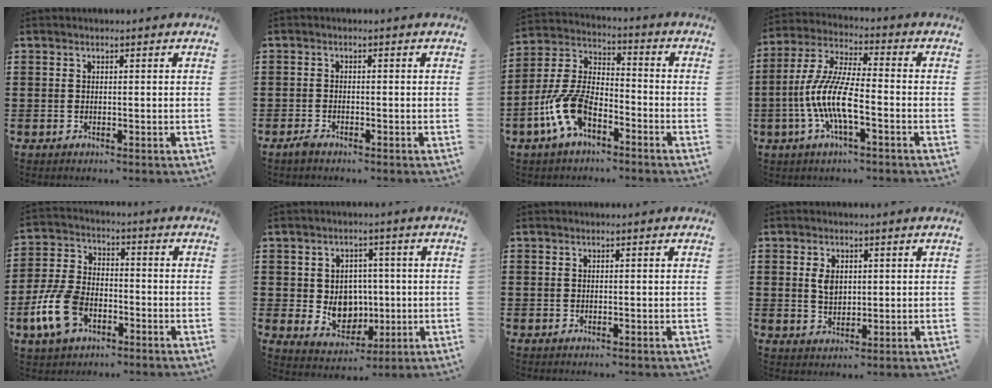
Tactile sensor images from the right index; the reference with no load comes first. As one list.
[{"total": 1.0, "force": [-0.9, 0.3, 0.4], "torque": [-0.009, -0.002, -0.016]}, {"total": 10.1, "force": [-5.1, 4.7, 7.3], "torque": [-0.189, -0.006, -0.103]}, {"total": 9.6, "force": [-3.3, 1.9, 8.8], "torque": [-0.210, -0.022, -0.071]}, {"total": 8.4, "force": [-3.6, 5.0, 5.7], "torque": [-0.149, 0.000, -0.073]}, {"total": 5.7, "force": [0.4, 5.3, 1.9], "torque": [-0.043, 0.003, 0.008]}, {"total": 0.0}, {"total": 3.0, "force": [0.7, 1.9, 2.2], "torque": [-0.049, 0.006, 0.012]}]